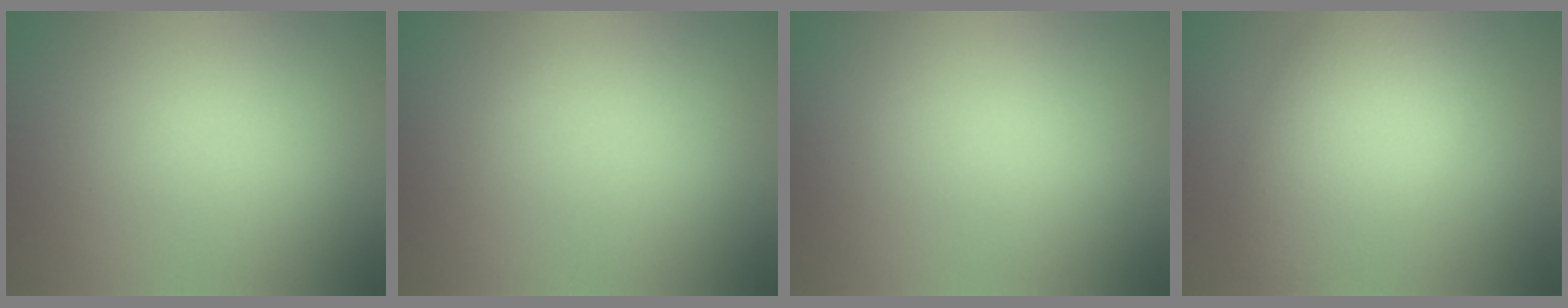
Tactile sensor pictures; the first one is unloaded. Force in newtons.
{"total": 0.0}
{"total": 0.0}
{"total": 6.8, "press": 6.8, "slide": 0.2}